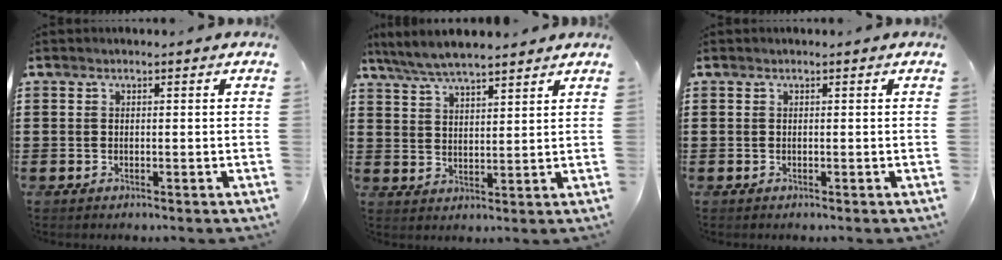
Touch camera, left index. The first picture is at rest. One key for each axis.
{"total": 5.6, "fx": 5.2, "fy": 0.8, "fz": 2.0, "tx": -0.056, "ty": -0.014, "tz": 0.095}
{"total": 0.0}